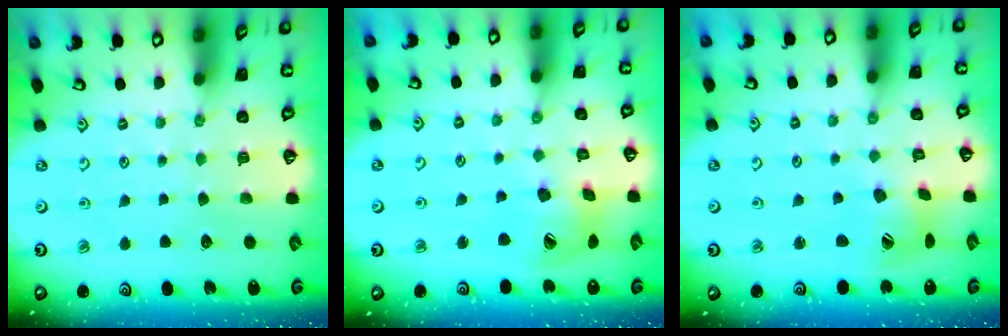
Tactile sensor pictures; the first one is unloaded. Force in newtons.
{"total": 15.5, "press": 15.4, "slide": 2.4}
{"total": 10.5, "press": 10.5, "slide": 0.9}